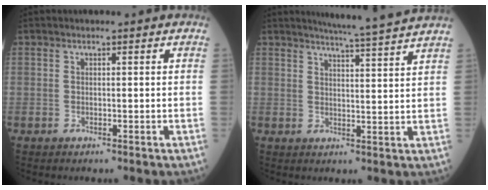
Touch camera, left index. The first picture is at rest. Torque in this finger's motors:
{"motor_torque": [-0.18, -0.03, 0.03, 0.01]}